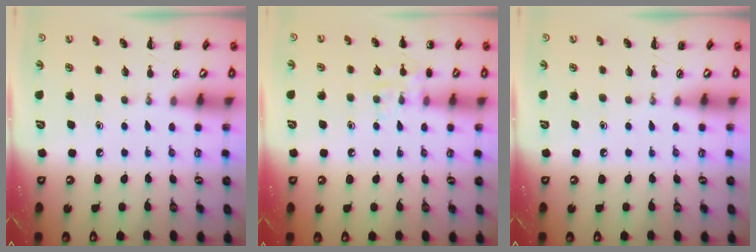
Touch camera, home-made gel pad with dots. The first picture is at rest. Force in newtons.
{"total": 7.8, "press": 7.7, "slide": 0.9}
{"total": 0.0}